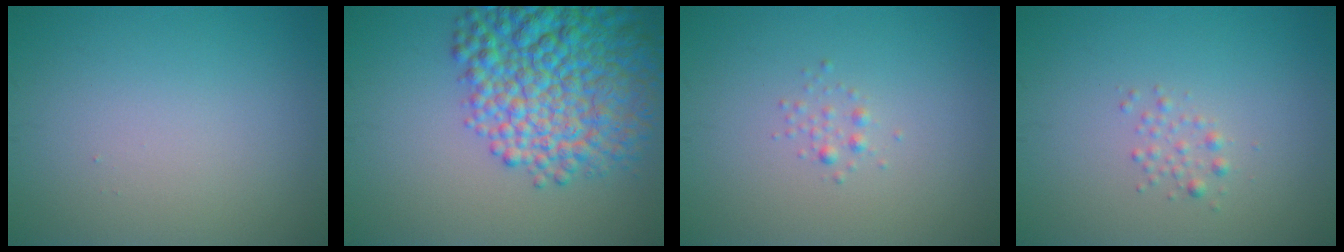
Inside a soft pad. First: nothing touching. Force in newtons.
{"total": 10.7, "press": 10.7, "slide": 0.5}
{"total": 0.8, "press": 0.8, "slide": 0.0}
{"total": 1.1, "press": 1.1, "slide": 0.0}